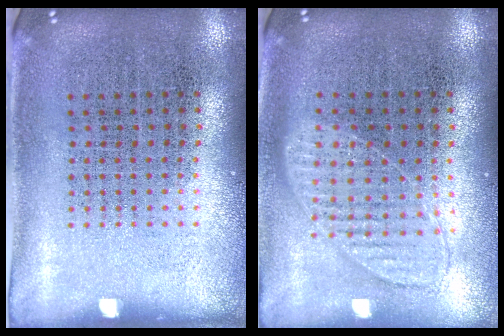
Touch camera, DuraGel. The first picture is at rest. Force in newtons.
{"total": 0.9, "press": 0.9, "slide": 0.1}